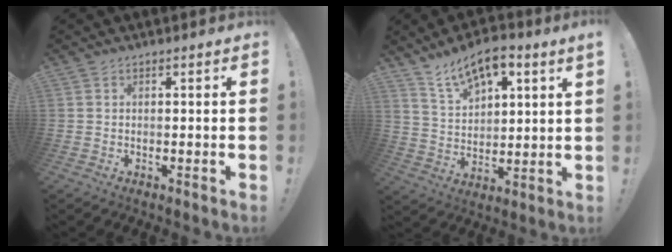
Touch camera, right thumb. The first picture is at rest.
{"total": 10.2, "force": [7.6, 4.0, 5.5], "torque": [-0.098, -0.038, 0.138]}